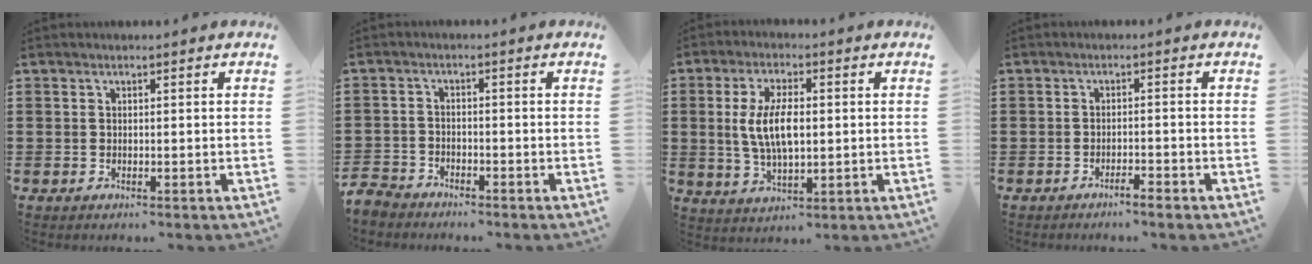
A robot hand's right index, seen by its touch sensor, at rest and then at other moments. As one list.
[{"total": 3.0, "force": [-2.8, 0.9, 0.0], "torque": [-0.020, -0.005, -0.066]}, {"total": 7.9, "force": [0.4, 3.3, 7.1], "torque": [-0.156, 0.004, 0.000]}, {"total": 1.8, "force": [-1.6, -0.1, 0.7], "torque": [-0.013, 0.000, -0.031]}]